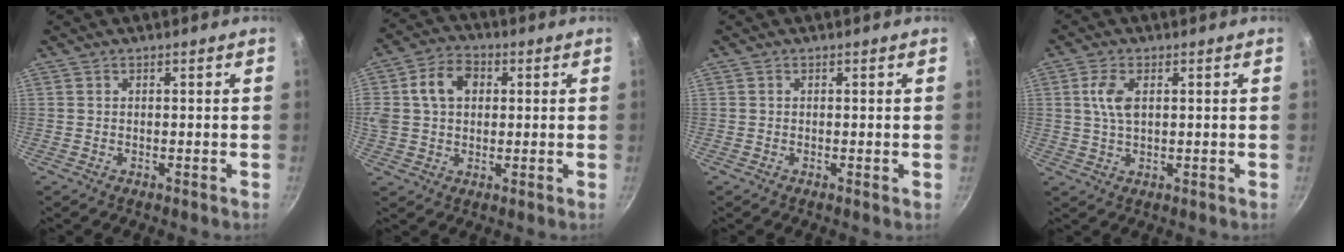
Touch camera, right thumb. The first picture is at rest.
{"total": 10.3, "force": [2.3, 7.8, 6.4], "torque": [-0.098, 0.019, 0.029]}
{"total": 0.0}
{"total": 6.3, "force": [1.5, 3.4, 5.2], "torque": [-0.100, 0.002, 0.028]}